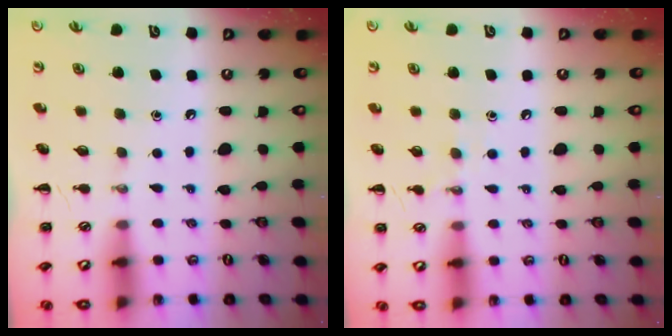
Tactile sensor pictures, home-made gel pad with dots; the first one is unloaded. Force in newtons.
{"total": 5.8, "press": 5.6, "slide": 1.6}